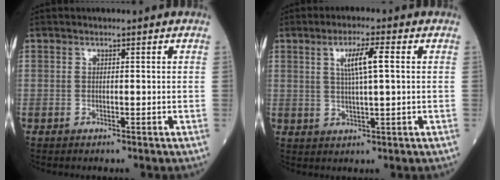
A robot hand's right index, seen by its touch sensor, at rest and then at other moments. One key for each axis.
{"total": 5.4, "fx": 1.4, "fy": 0.3, "fz": 5.2, "tx": -0.096, "ty": 0.003, "tz": 0.027}